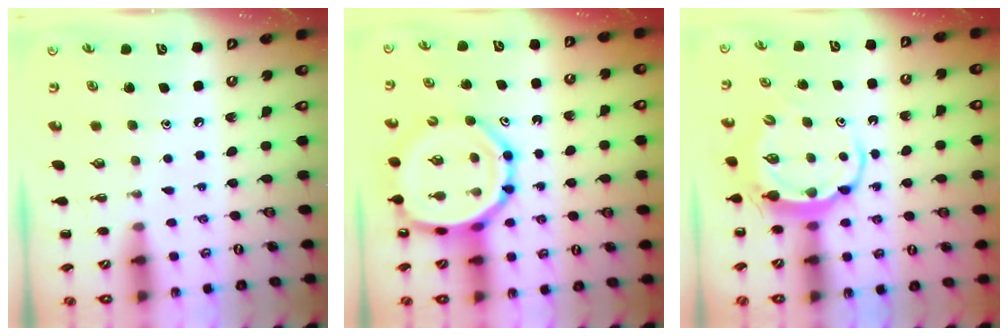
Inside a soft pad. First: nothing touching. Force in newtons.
{"total": 13.6, "press": 13.2, "slide": 3.5}
{"total": 5.5, "press": 5.5, "slide": 0.5}